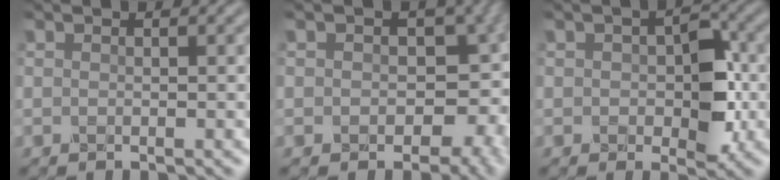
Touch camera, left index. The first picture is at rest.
{"total": 7.5, "force": [-0.1, 5.6, 5.0], "torque": [-0.047, -0.012, 0.002]}
{"total": 4.6, "force": [-0.3, 2.7, 3.7], "torque": [-0.052, -0.004, -0.003]}